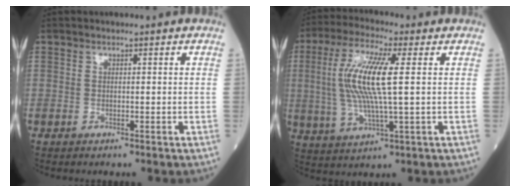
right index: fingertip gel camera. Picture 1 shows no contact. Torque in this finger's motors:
{"motor_torque": [1.96, 0.18, 0.86, 0.21]}